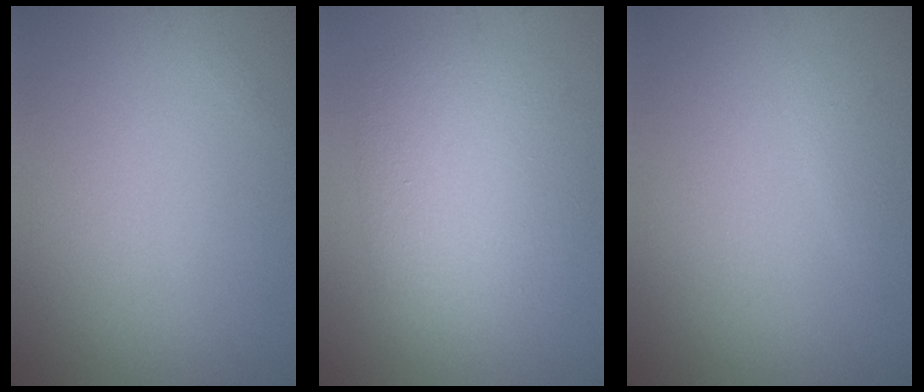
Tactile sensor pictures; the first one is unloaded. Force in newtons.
{"total": 5.5, "press": 5.5, "slide": 0.2}
{"total": 0.8, "press": 0.8, "slide": 0.0}